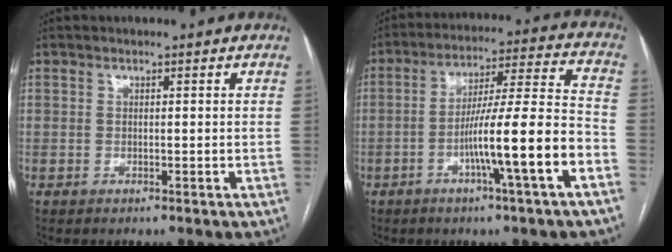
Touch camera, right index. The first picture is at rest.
{"total": 13.8, "force": [-5.3, -0.7, 12.7], "torque": [-0.209, 0.009, -0.087]}